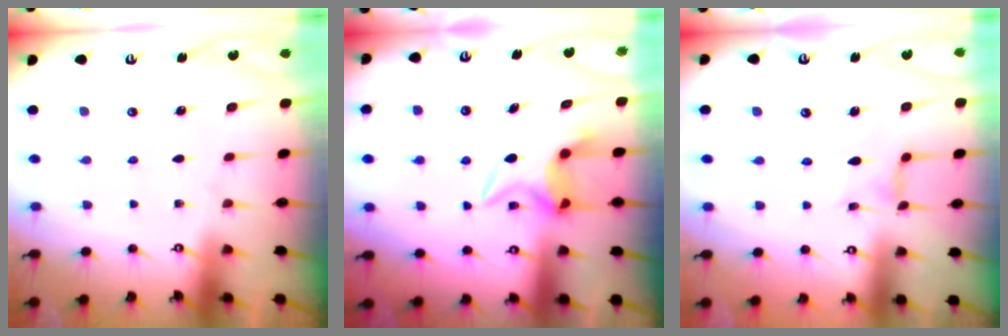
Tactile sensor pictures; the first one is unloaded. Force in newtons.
{"total": 6.6, "press": 6.6, "slide": 0.3}
{"total": 3.3, "press": 3.3, "slide": 0.5}